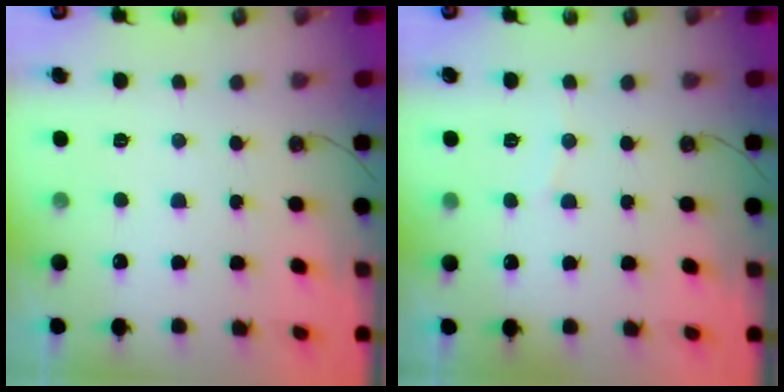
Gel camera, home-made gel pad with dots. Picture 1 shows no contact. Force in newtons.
{"total": 3.9, "press": 3.9, "slide": 0.4}